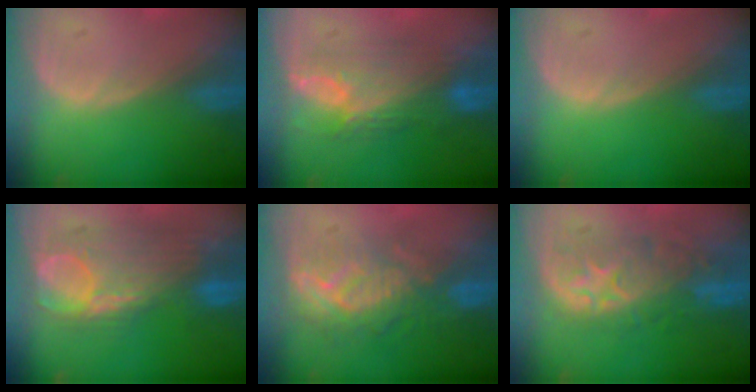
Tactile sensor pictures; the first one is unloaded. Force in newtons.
{"total": 7.5, "press": 7.4, "slide": 1.4}
{"total": 0.0}
{"total": 9.1, "press": 9.0, "slide": 1.4}
{"total": 9.2, "press": 8.6, "slide": 3.3}
{"total": 9.0, "press": 8.7, "slide": 2.3}